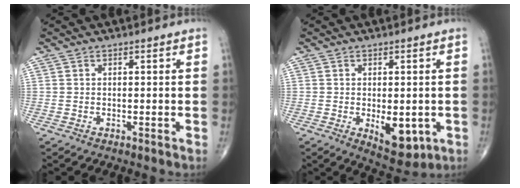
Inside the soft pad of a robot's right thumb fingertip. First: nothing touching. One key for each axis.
{"total": 7.8, "fx": -1.8, "fy": 3.9, "fz": 6.5, "tx": -0.071, "ty": -0.014, "tz": -0.013}